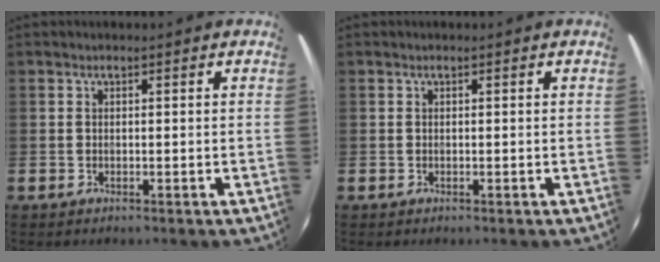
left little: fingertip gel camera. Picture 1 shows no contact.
{"total": 0.0}